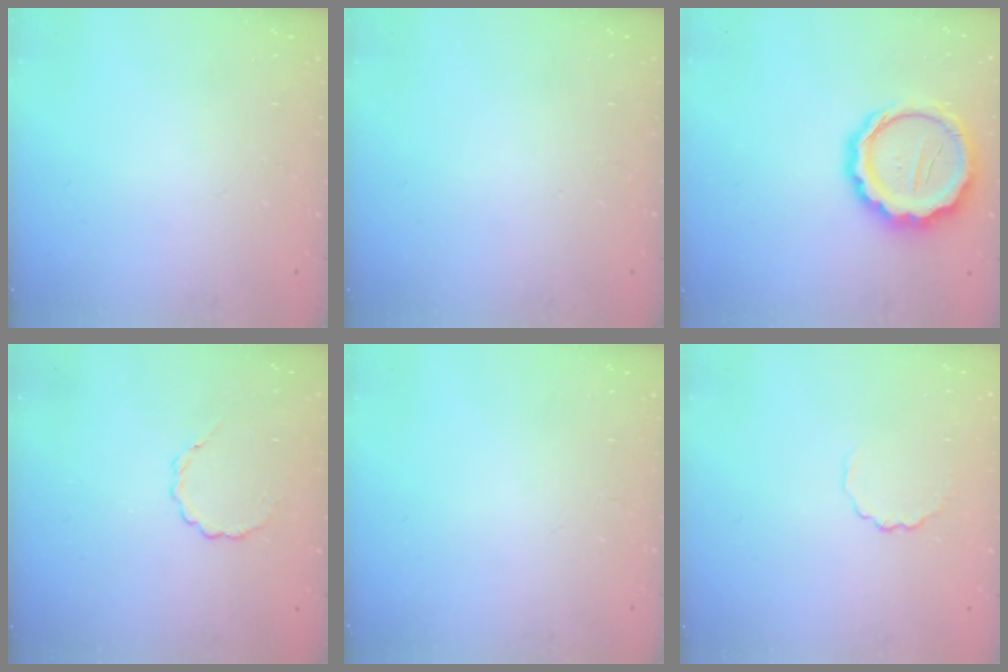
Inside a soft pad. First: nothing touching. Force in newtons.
{"total": 0.0}
{"total": 13.2, "press": 12.9, "slide": 2.8}
{"total": 2.6, "press": 2.5, "slide": 0.9}
{"total": 0.0}
{"total": 2.8, "press": 2.6, "slide": 1.1}